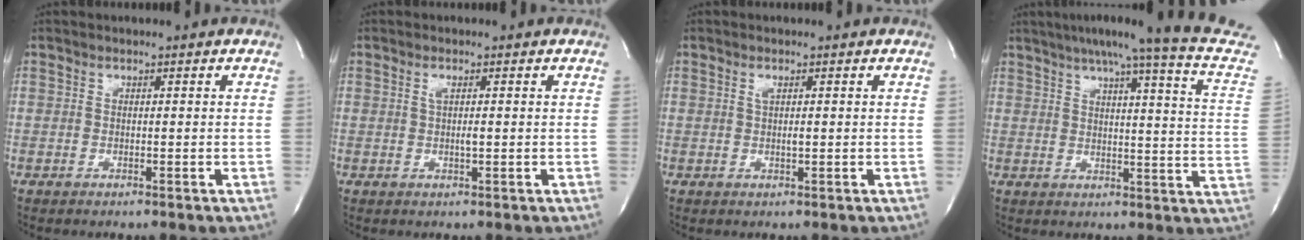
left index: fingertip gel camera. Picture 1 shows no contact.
{"total": 1.8, "force": [0.2, 0.2, 1.7], "torque": [-0.037, -0.001, 0.004]}
{"total": 1.5, "force": [0.3, 0.2, 1.4], "torque": [-0.032, -0.001, 0.007]}
{"total": 19.8, "force": [16.8, -1.1, 10.4], "torque": [-0.150, -0.055, 0.191]}